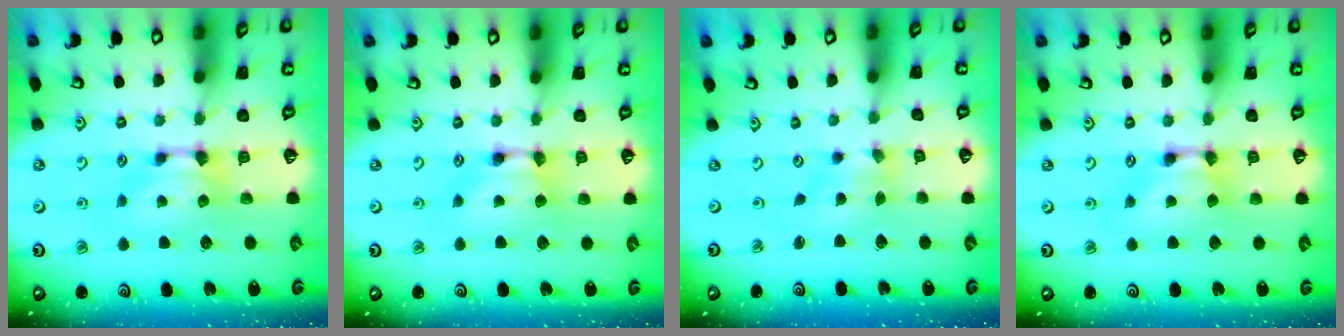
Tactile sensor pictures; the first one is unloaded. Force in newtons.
{"total": 1.8, "press": 1.7, "slide": 0.1}
{"total": 1.5, "press": 1.1, "slide": 1.0}
{"total": 1.6, "press": 1.5, "slide": 0.1}